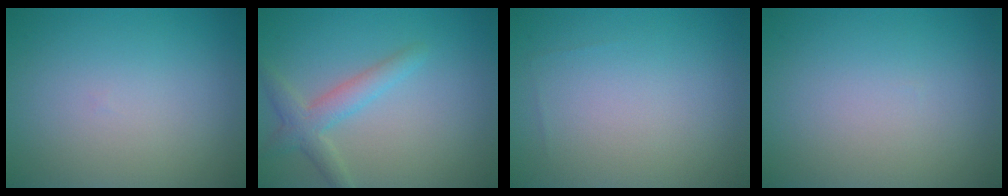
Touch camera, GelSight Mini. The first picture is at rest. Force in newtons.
{"total": 2.9, "press": 2.9, "slide": 0.1}
{"total": 0.0}
{"total": 0.0}